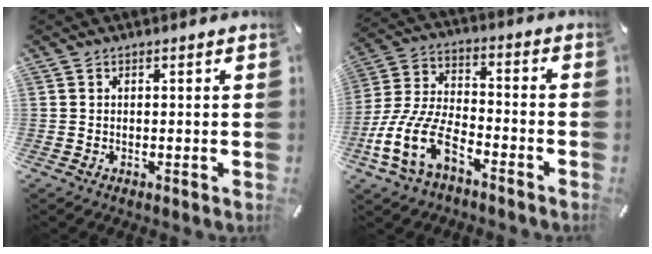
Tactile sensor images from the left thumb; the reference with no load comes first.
{"total": 14.4, "force": [-8.5, 7.0, 9.2], "torque": [-0.200, 0.031, -0.158]}